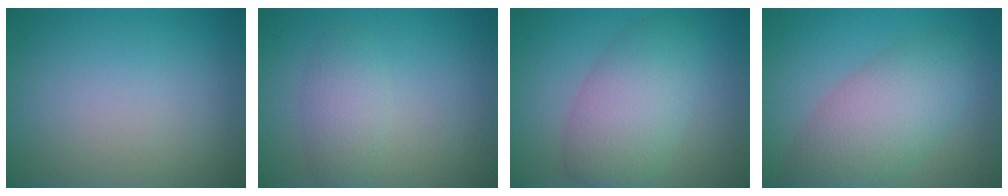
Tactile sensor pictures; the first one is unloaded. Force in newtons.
{"total": 2.5, "press": 2.5, "slide": 0.2}
{"total": 5.8, "press": 5.8, "slide": 0.4}
{"total": 6.5, "press": 6.5, "slide": 0.2}